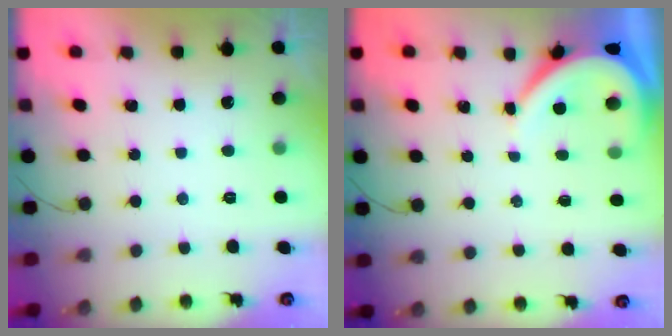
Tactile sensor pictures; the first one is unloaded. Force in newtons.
{"total": 5.4, "press": 5.4, "slide": 0.7}